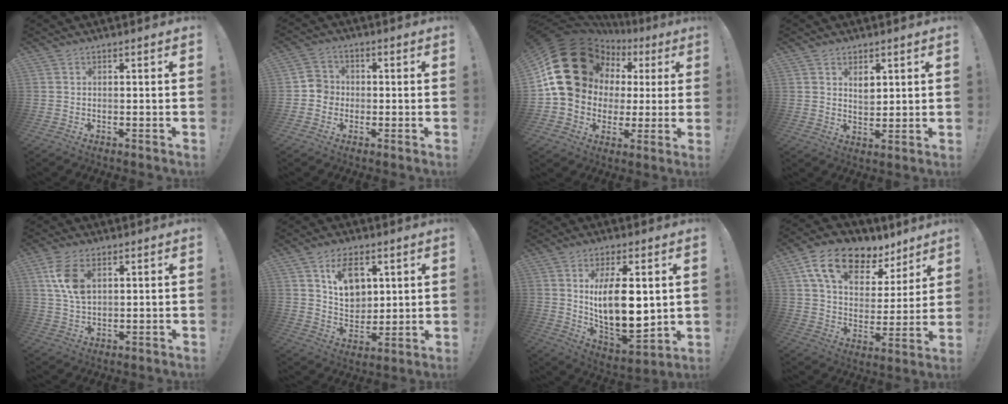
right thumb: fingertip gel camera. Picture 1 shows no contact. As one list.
[{"total": 5.2, "force": [-1.7, 4.8, 1.3], "torque": [-0.009, 0.016, -0.031]}, {"total": 23.8, "force": [7.4, 18.0, 13.7], "torque": [-0.217, -0.045, 0.181]}, {"total": 4.7, "force": [2.2, 3.5, 2.3], "torque": [-0.035, -0.008, 0.037]}, {"total": 8.9, "force": [3.3, 5.3, 6.4], "torque": [-0.115, -0.007, 0.060]}, {"total": 11.6, "force": [5.7, 8.0, 6.0], "torque": [-0.087, -0.023, 0.108]}, {"total": 15.6, "force": [3.7, 6.8, 13.6], "torque": [-0.240, -0.039, 0.059]}, {"total": 16.4, "force": [10.0, 9.0, 9.3], "torque": [-0.161, -0.051, 0.180]}]